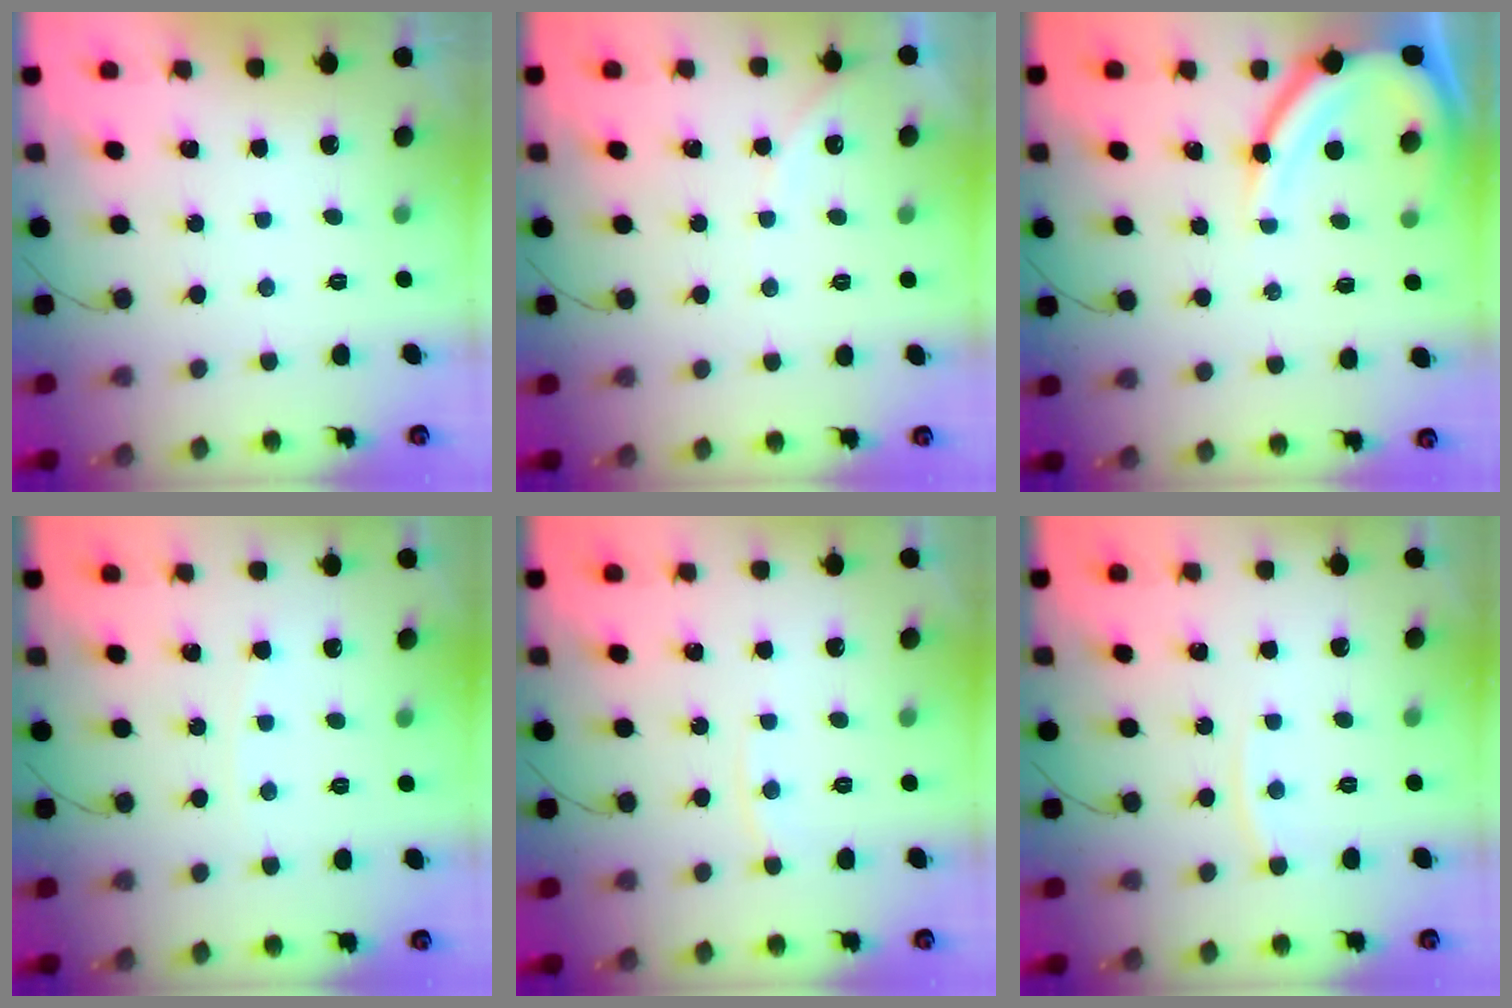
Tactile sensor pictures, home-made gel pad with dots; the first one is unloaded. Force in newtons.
{"total": 4.3, "press": 4.3, "slide": 0.7}
{"total": 9.5, "press": 9.4, "slide": 0.9}
{"total": 2.3, "press": 2.3, "slide": 0.3}
{"total": 3.7, "press": 3.7, "slide": 0.5}
{"total": 4.3, "press": 4.3, "slide": 0.5}